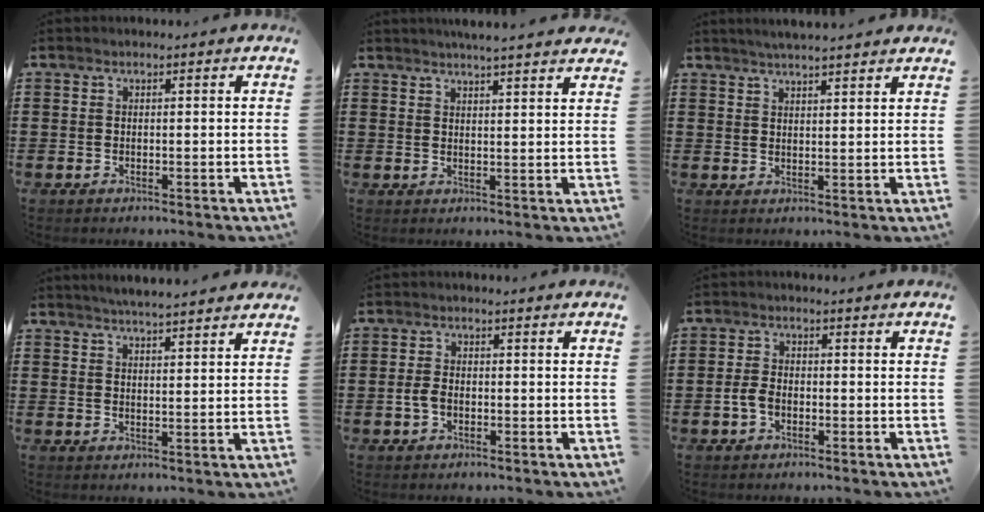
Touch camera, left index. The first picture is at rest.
{"total": 3.3, "force": [3.2, -0.4, 0.9], "torque": [-0.027, -0.008, 0.058]}
{"total": 3.0, "force": [2.9, -0.4, 0.7], "torque": [-0.021, -0.007, 0.052]}
{"total": 3.4, "force": [3.4, -0.3, 0.7], "torque": [-0.024, -0.011, 0.060]}
{"total": 2.5, "force": [-0.6, 1.5, 1.9], "torque": [-0.053, -0.004, -0.017]}
{"total": 3.1, "force": [-1.0, 1.9, 2.2], "torque": [-0.064, -0.005, -0.026]}